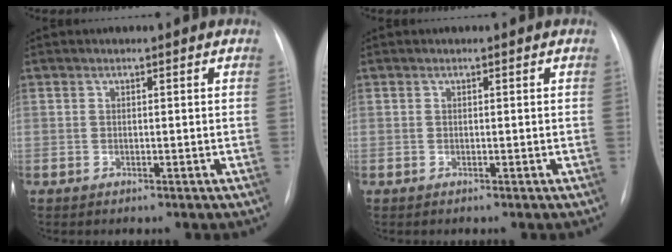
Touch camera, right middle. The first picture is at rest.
{"total": 0.0}